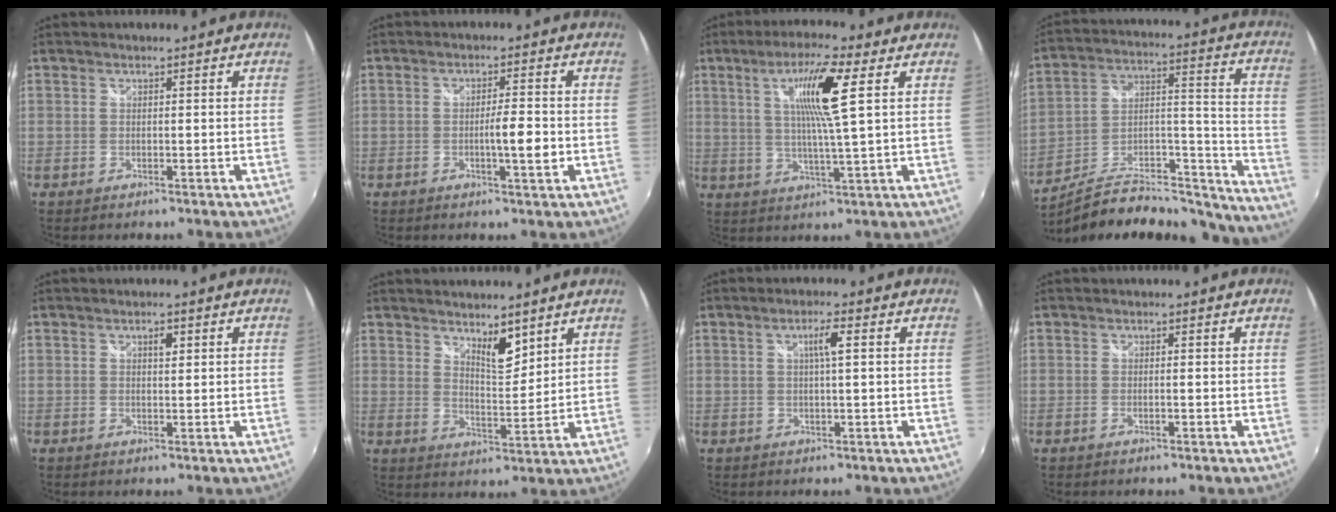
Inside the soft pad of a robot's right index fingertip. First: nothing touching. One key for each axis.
{"total": 4.5, "fx": -1.1, "fy": 0.2, "fz": 4.4, "tx": -0.071, "ty": -0.005, "tz": -0.017}
{"total": 10.3, "fx": 3.5, "fy": -0.2, "fz": 9.7, "tx": -0.171, "ty": 0.003, "tz": 0.059}
{"total": 20.5, "fx": -17.1, "fy": 5.6, "fz": 9.8, "tx": -0.120, "ty": 0.011, "tz": -0.260}
{"total": 1.5, "fx": 0.7, "fy": 0.7, "fz": 1.1, "tx": -0.016, "ty": 0.004, "tz": 0.010}
{"total": 5.7, "fx": 4.4, "fy": 1.7, "fz": 3.2, "tx": -0.045, "ty": -0.002, "tz": 0.073}
{"total": 2.9, "fx": 0.7, "fy": -0.1, "fz": 2.9, "tx": -0.053, "ty": 0.004, "tz": 0.012}
{"total": 0.7, "fx": -0.4, "fy": -0.1, "fz": 0.5, "tx": -0.007, "ty": 0.000, "tz": -0.008}